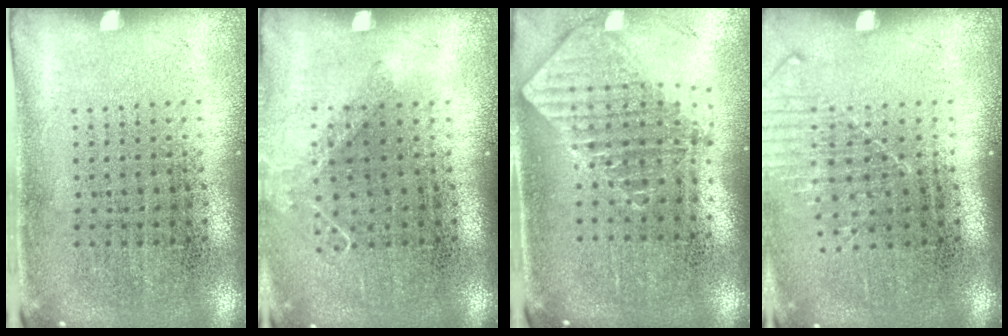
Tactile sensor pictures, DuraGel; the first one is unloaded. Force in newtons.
{"total": 0.9, "press": 0.9, "slide": 0.1}
{"total": 1.9, "press": 1.5, "slide": 1.2}
{"total": 1.3, "press": 1.1, "slide": 0.8}